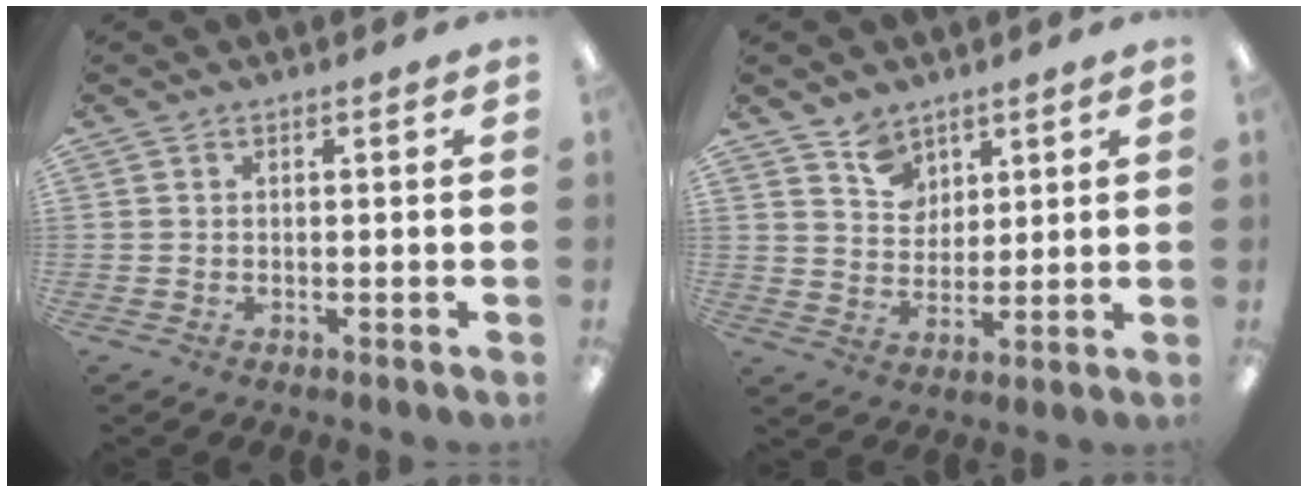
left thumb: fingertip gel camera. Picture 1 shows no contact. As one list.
[{"total": 7.2, "force": [5.2, 5.0, 1.0], "torque": [-0.014, -0.027, 0.095]}]